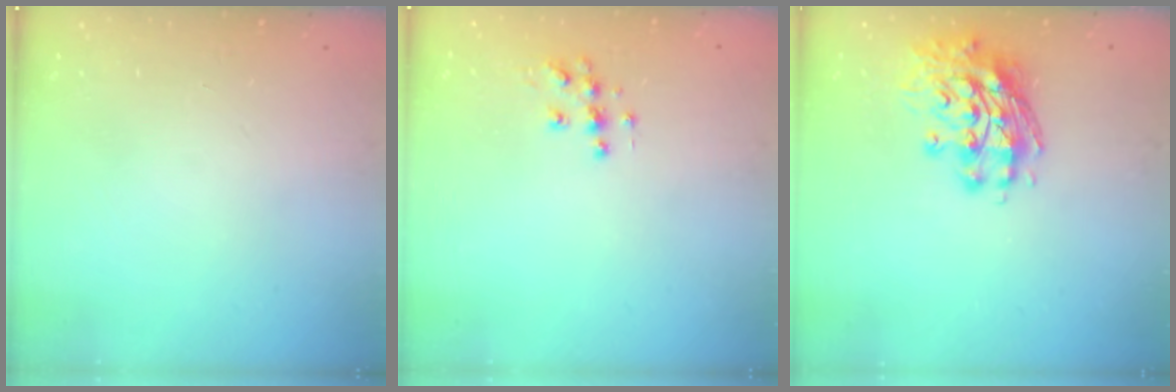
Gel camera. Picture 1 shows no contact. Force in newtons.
{"total": 6.1, "press": 6.1, "slide": 0.3}
{"total": 11.8, "press": 11.7, "slide": 1.3}